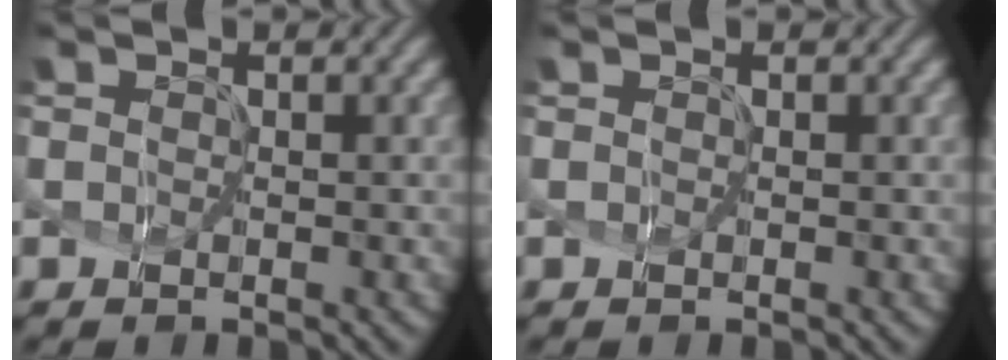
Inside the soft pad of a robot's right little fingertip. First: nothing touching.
{"total": 0.0}